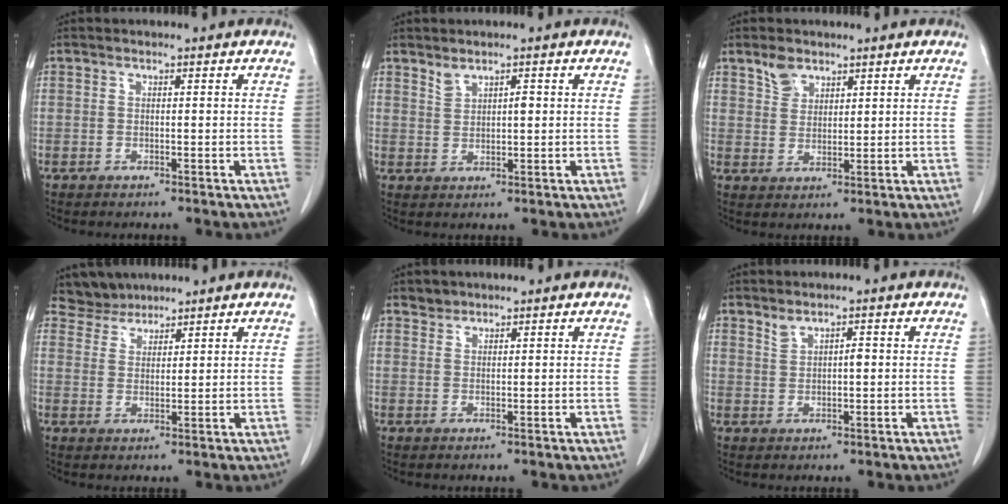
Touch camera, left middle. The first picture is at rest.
{"total": 2.3, "force": [1.4, 1.1, 1.6], "torque": [-0.026, 0.001, 0.029]}
{"total": 3.4, "force": [2.5, 1.9, 1.1], "torque": [-0.023, 0.002, 0.050]}
{"total": 3.9, "force": [3.6, 1.4, -0.6], "torque": [0.007, 0.006, 0.070]}
{"total": 1.3, "force": [1.2, 0.5, -0.2], "torque": [0.004, 0.000, 0.018]}
{"total": 2.1, "force": [1.1, 0.9, 1.5], "torque": [-0.025, 0.001, 0.022]}